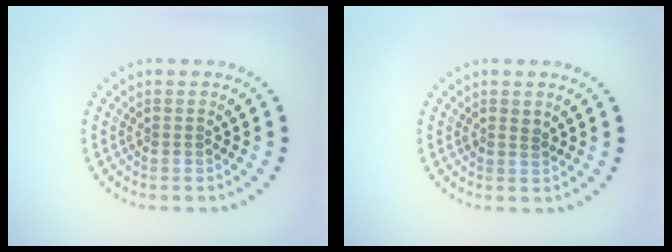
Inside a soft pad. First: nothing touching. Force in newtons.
{"total": 0.6, "press": 0.6, "slide": 0.3}